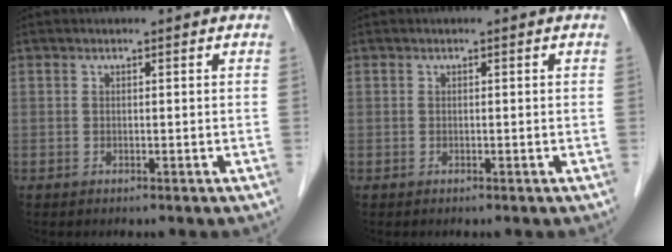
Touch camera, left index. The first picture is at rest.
{"total": 0.0}